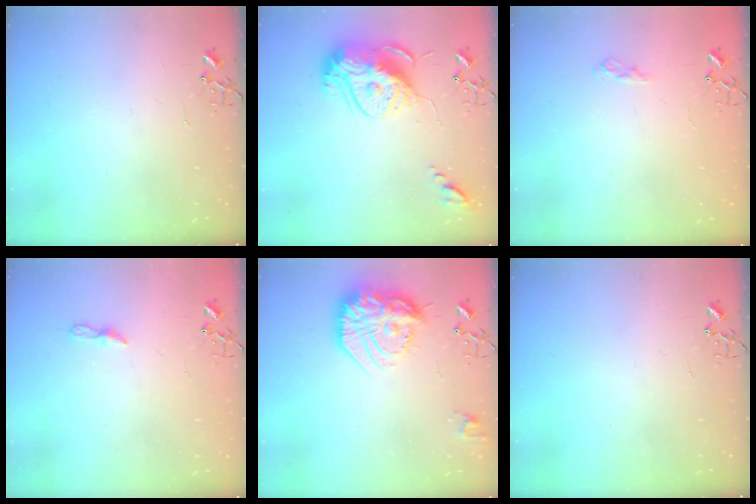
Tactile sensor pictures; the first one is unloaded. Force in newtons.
{"total": 17.1, "press": 17.1, "slide": 1.7}
{"total": 6.5, "press": 6.5, "slide": 0.8}
{"total": 5.1, "press": 5.0, "slide": 0.4}
{"total": 23.1, "press": 23.0, "slide": 2.4}
{"total": 0.0}